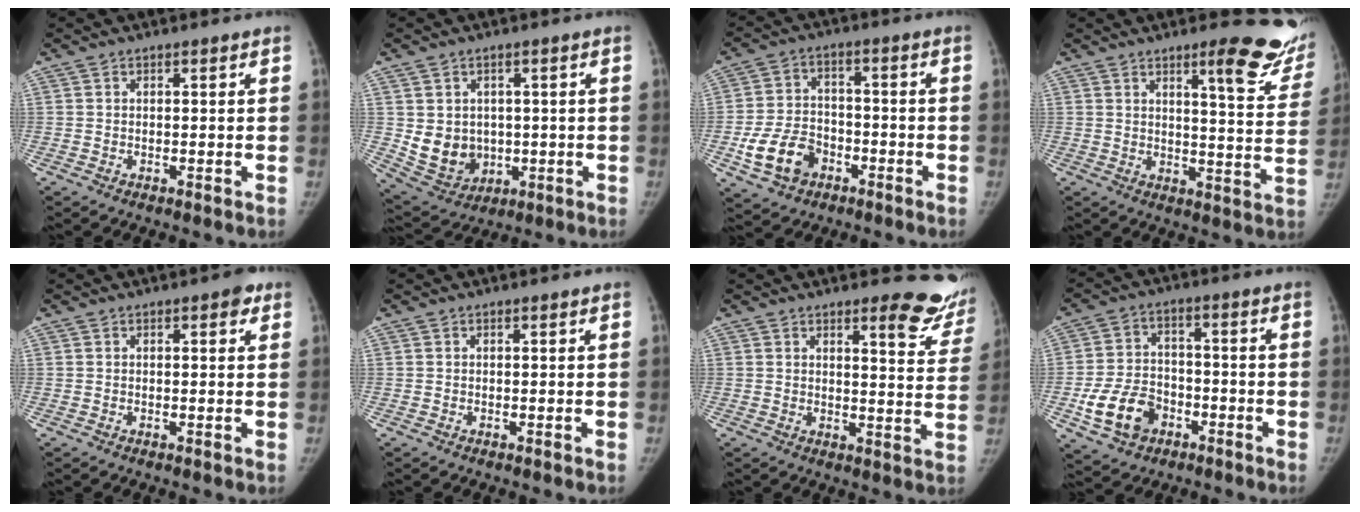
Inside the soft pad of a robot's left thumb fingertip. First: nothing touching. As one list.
[{"total": 9.1, "force": [0.1, 7.8, 4.6], "torque": [-0.048, -0.011, 0.029]}, {"total": 10.3, "force": [-4.4, 7.5, 5.5], "torque": [-0.091, 0.023, -0.073]}, {"total": 15.5, "force": [10.2, 3.3, 11.2], "torque": [-0.099, -0.067, 0.121]}, {"total": 2.2, "force": [1.1, 1.0, 1.7], "torque": [-0.012, -0.001, 0.010]}, {"total": 0.0}, {"total": 10.7, "force": [9.1, 2.7, 4.9], "torque": [-0.024, -0.078, 0.089]}, {"total": 10.9, "force": [-4.5, 8.0, 5.9], "torque": [-0.094, 0.023, -0.075]}]